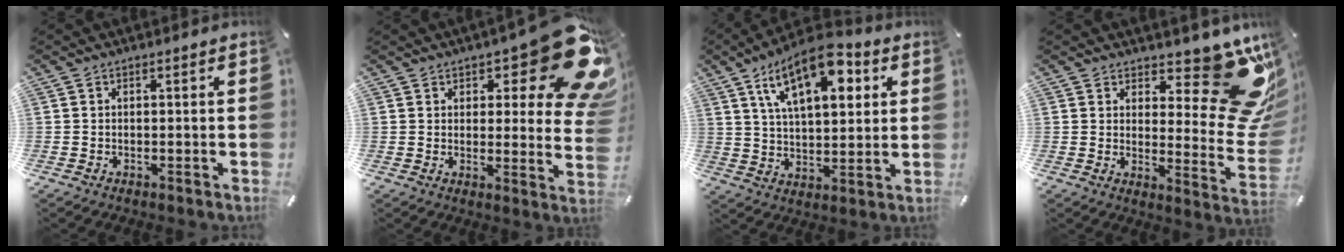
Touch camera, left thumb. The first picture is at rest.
{"total": 18.7, "force": [10.9, 6.9, 13.5], "torque": [-0.155, -0.086, 0.182]}
{"total": 17.1, "force": [8.5, 8.1, 12.4], "torque": [-0.210, -0.020, 0.141]}
{"total": 19.0, "force": [10.5, 8.5, 13.4], "torque": [-0.138, -0.095, 0.177]}